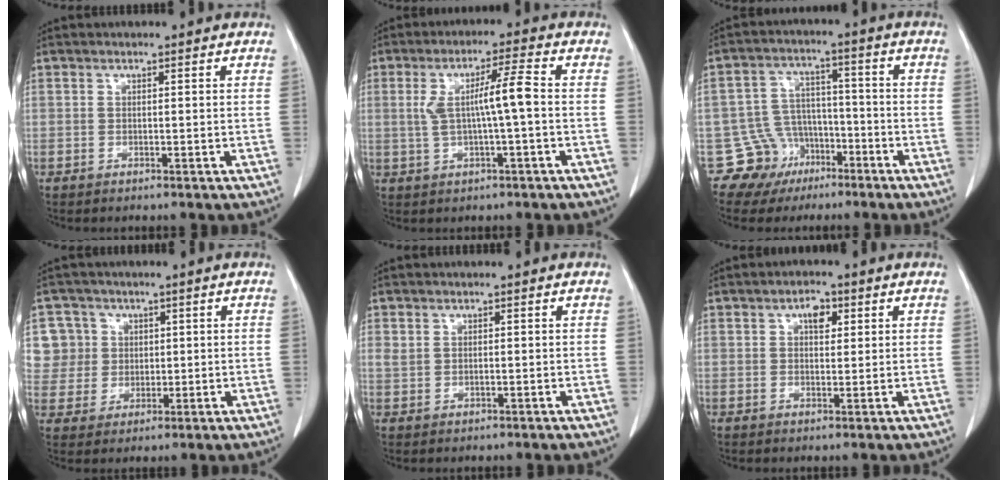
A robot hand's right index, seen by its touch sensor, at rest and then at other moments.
{"total": 6.7, "force": [0.1, 0.2, 6.7], "torque": [-0.126, 0.013, 0.004]}
{"total": 8.6, "force": [-4.9, 7.1, 0.0], "torque": [0.006, 0.035, -0.073]}
{"total": 8.6, "force": [2.4, 8.2, 0.5], "torque": [-0.010, 0.025, 0.056]}
{"total": 1.4, "force": [0.4, 1.1, 0.7], "torque": [-0.017, 0.006, 0.011]}
{"total": 3.0, "force": [1.3, 1.6, 2.2], "torque": [-0.034, 0.006, 0.019]}